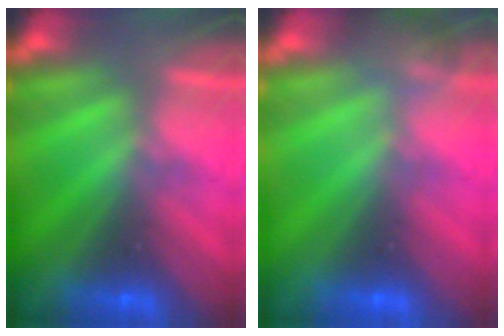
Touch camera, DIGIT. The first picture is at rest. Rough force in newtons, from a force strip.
{"total": 4.4}